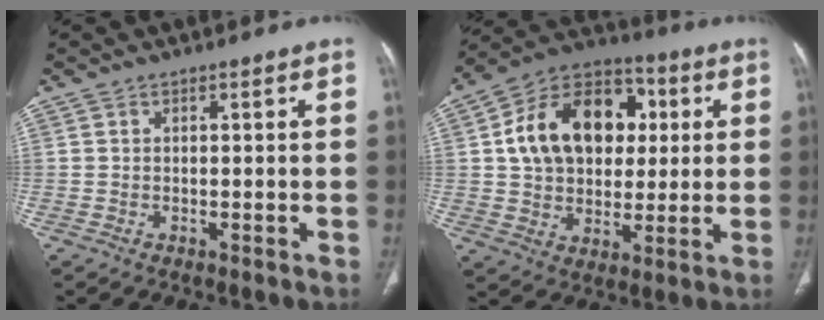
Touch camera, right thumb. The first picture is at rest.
{"total": 20.1, "force": [3.8, 14.4, 13.4], "torque": [-0.191, 0.017, 0.062]}